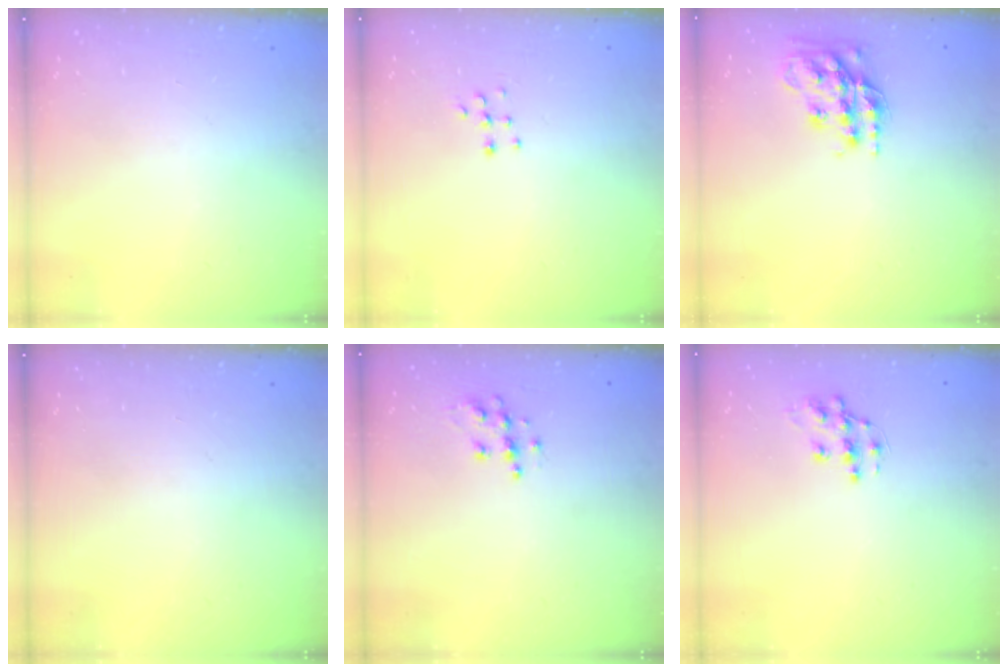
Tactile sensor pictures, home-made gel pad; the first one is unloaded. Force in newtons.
{"total": 5.9, "press": 5.9, "slide": 0.4}
{"total": 17.1, "press": 17.1, "slide": 1.4}
{"total": 0.0}
{"total": 7.7, "press": 7.7, "slide": 0.3}
{"total": 9.8, "press": 9.8, "slide": 0.6}